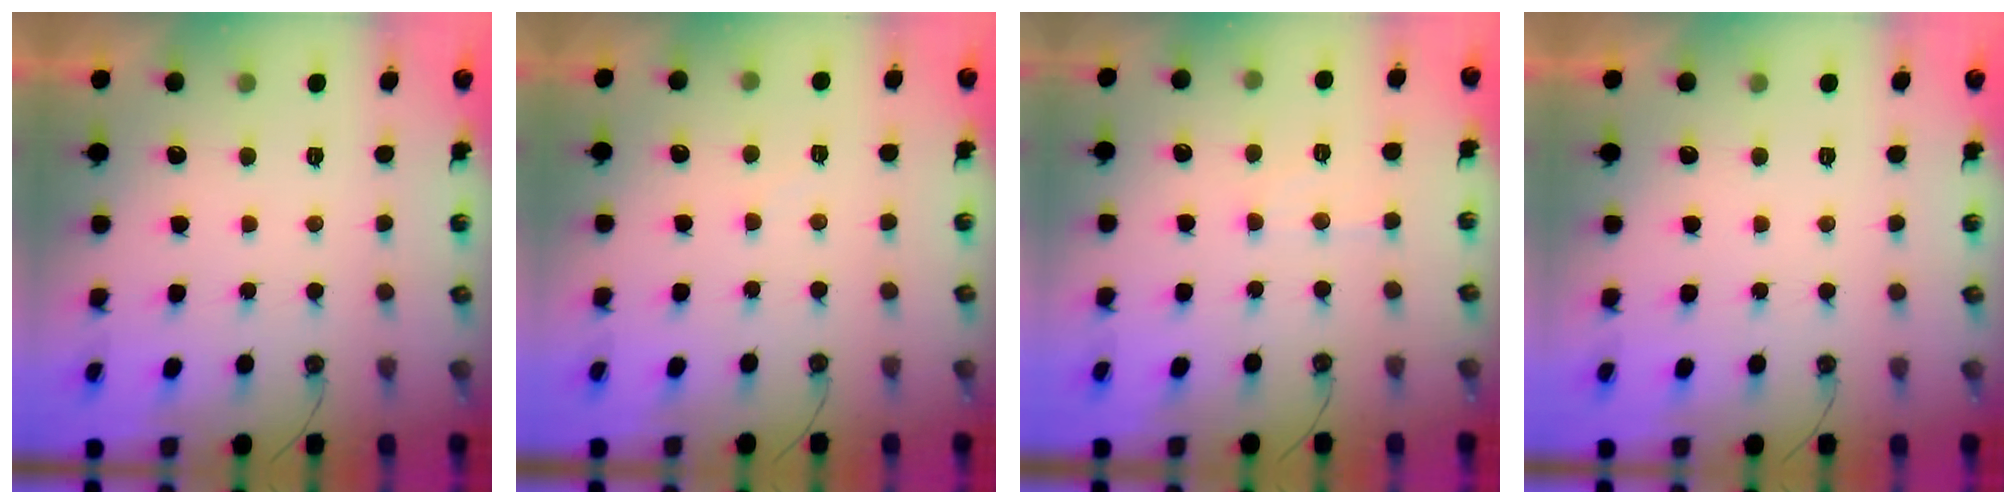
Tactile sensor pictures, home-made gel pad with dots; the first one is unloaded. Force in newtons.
{"total": 2.0, "press": 2.0, "slide": 0.4}
{"total": 5.8, "press": 5.8, "slide": 0.4}
{"total": 0.0}